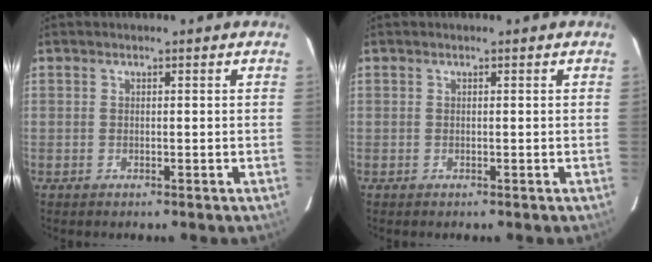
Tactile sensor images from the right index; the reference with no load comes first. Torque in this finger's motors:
{"motor_torque": [0.00, 0.00, 0.00, 0.00]}